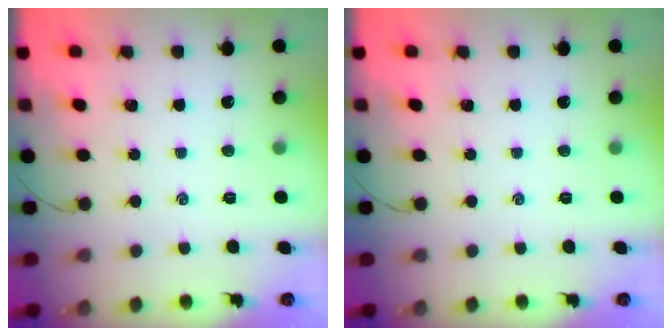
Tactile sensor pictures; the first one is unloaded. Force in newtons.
{"total": 0.0}